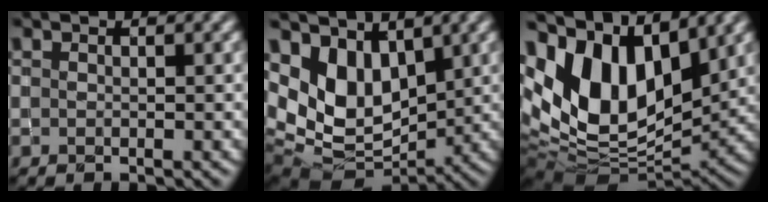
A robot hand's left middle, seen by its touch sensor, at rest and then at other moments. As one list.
[{"total": 6.9, "force": [2.5, 4.9, 4.2], "torque": [-0.089, -0.015, 0.051]}, {"total": 14.1, "force": [5.5, 8.4, 9.9], "torque": [-0.198, 0.018, 0.104]}]